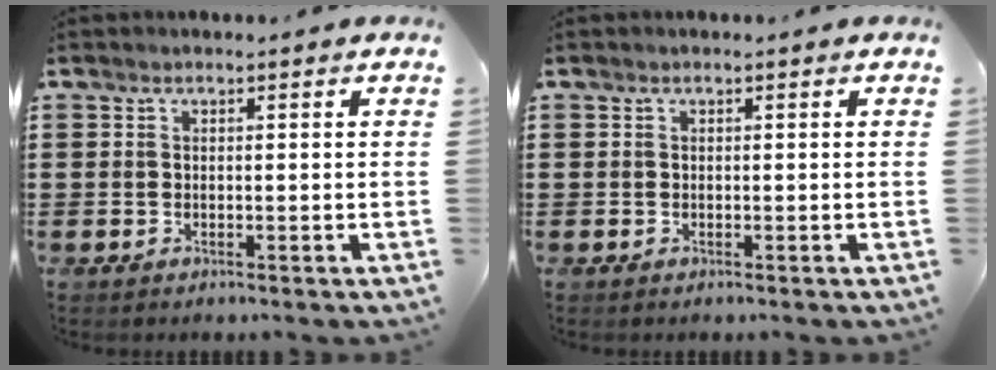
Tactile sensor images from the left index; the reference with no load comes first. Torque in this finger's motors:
{"motor_torque": [0.00, 0.00, 0.02, 0.00]}